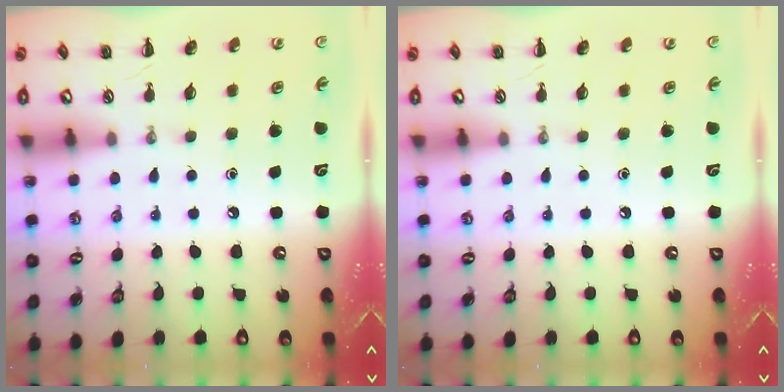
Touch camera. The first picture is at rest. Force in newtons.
{"total": 0.0}